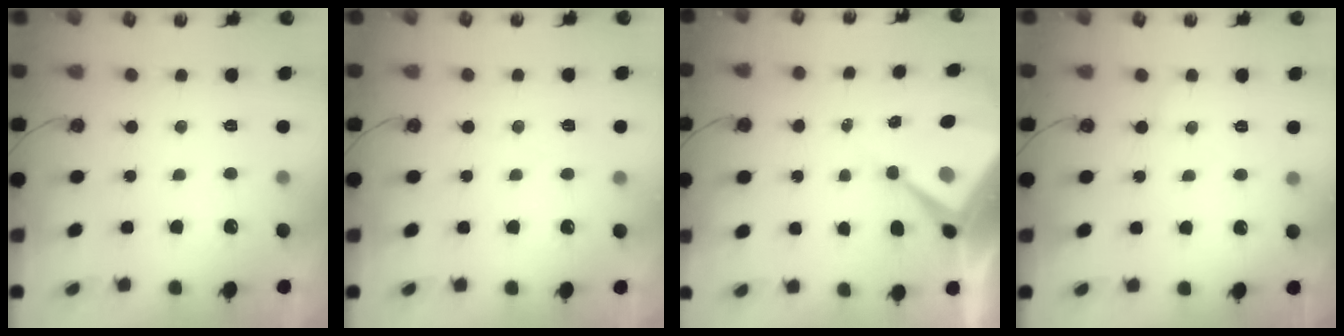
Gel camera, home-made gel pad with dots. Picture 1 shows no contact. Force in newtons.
{"total": 3.7, "press": 3.7, "slide": 0.5}
{"total": 9.5, "press": 9.4, "slide": 1.0}
{"total": 3.4, "press": 3.3, "slide": 0.5}